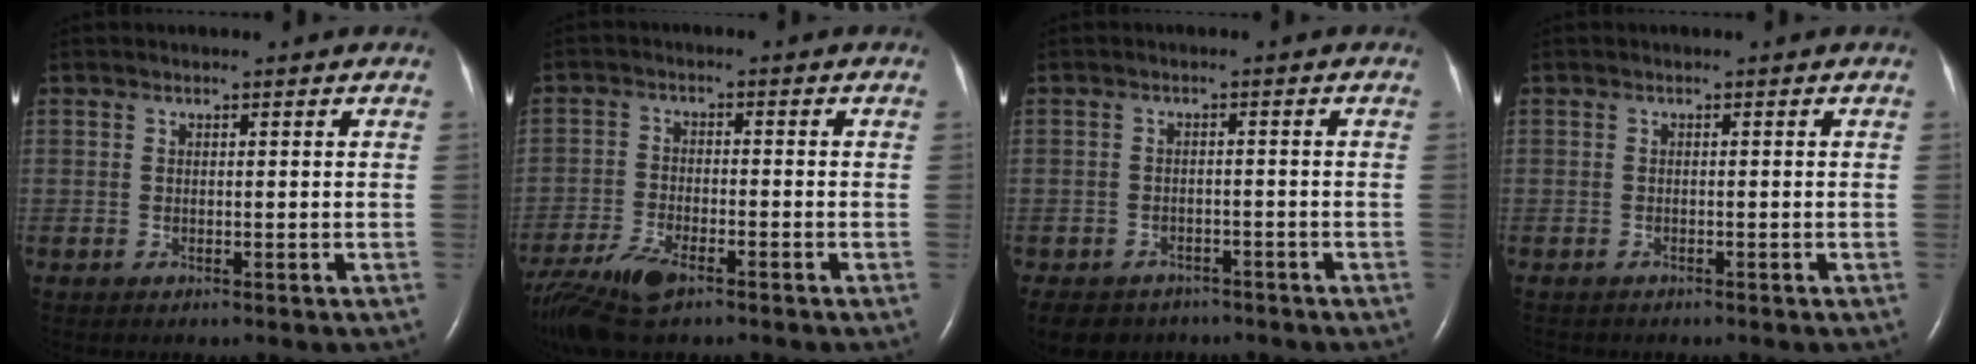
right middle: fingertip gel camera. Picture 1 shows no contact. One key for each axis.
{"total": 9.0, "fx": -6.4, "fy": 2.6, "fz": 5.7, "tx": -0.118, "ty": -0.020, "tz": -0.119}
{"total": 8.4, "fx": -6.4, "fy": 5.1, "fz": 1.9, "tx": -0.040, "ty": -0.006, "tz": -0.087}
{"total": 1.3, "fx": -1.2, "fy": 0.5, "fz": 0.3, "tx": -0.007, "ty": -0.001, "tz": -0.017}